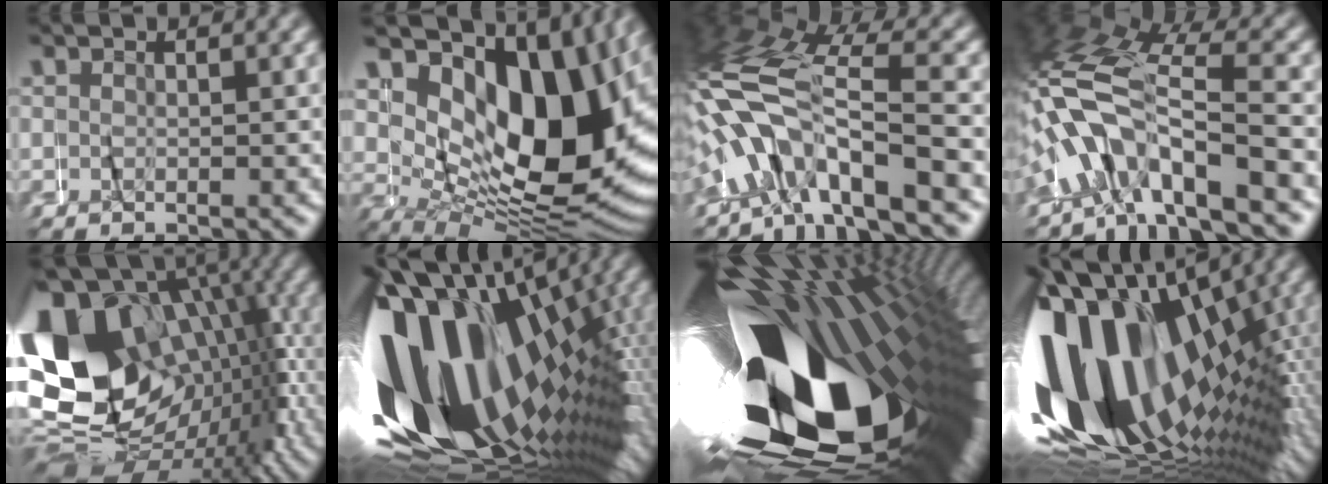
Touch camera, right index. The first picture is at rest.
{"total": 19.3, "force": [4.1, 11.9, 14.6], "torque": [-0.229, 0.017, 0.051]}
{"total": 5.7, "force": [-0.9, 2.9, 4.9], "torque": [-0.138, 0.002, -0.023]}
{"total": 7.0, "force": [-1.1, 3.7, 5.8], "torque": [-0.149, 0.007, -0.030]}
{"total": 27.8, "force": [-4.4, 19.8, 19.0], "torque": [-0.320, -0.049, -0.057]}
{"total": 42.7, "force": [-7.3, 25.4, 33.5], "torque": [-0.482, -0.039, -0.084]}
{"total": 48.1, "force": [-8.1, 27.1, 38.9], "torque": [-0.556, -0.052, -0.104]}
{"total": 37.2, "force": [-6.1, 22.2, 29.2], "torque": [-0.429, -0.025, -0.070]}